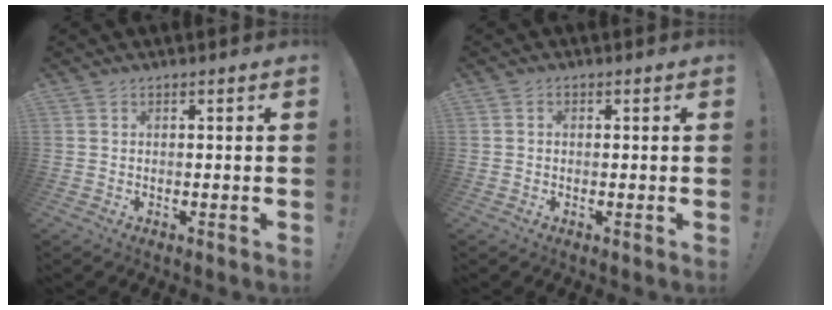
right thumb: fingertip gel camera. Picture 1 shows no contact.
{"total": 0.8, "force": [-0.4, 0.7, 0.3], "torque": [-0.005, 0.003, -0.007]}